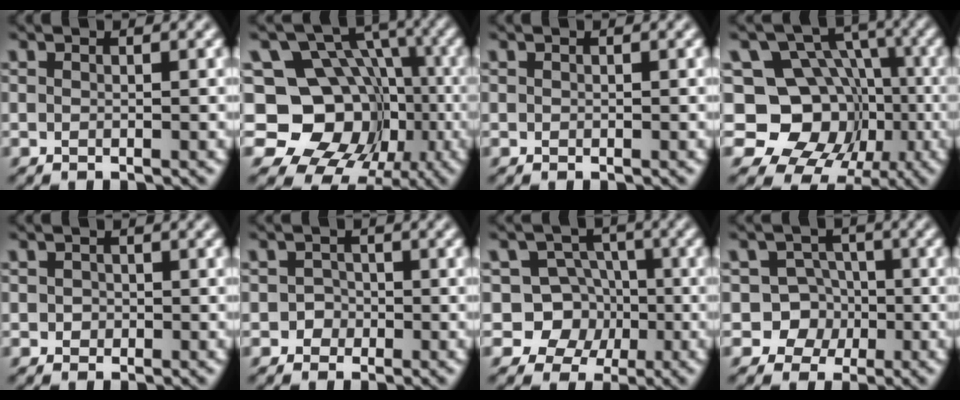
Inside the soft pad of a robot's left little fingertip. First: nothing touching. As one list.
[{"total": 12.1, "force": [-2.9, 10.2, 6.0], "torque": [-0.102, -0.002, -0.072]}, {"total": 0.0}, {"total": 10.7, "force": [-2.5, 9.0, 5.2], "torque": [-0.085, 0.002, -0.068]}, {"total": 0.9, "force": [-0.2, 0.8, 0.3], "torque": [-0.001, -0.001, -0.005]}, {"total": 1.7, "force": [-0.7, 1.5, 0.2], "torque": [0.015, 0.004, -0.019]}, {"total": 7.8, "force": [-1.8, 7.2, 2.4], "torque": [-0.025, 0.027, -0.064]}, {"total": 6.7, "force": [-2.1, 6.2, 1.5], "torque": [-0.010, 0.019, -0.063]}]